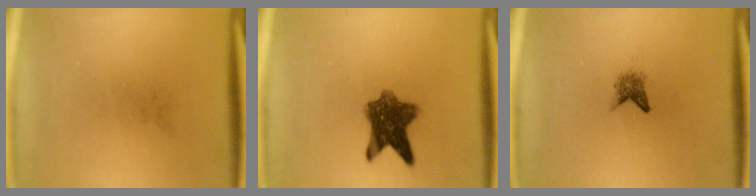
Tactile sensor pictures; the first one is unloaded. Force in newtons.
{"total": 7.9}
{"total": 1.8}